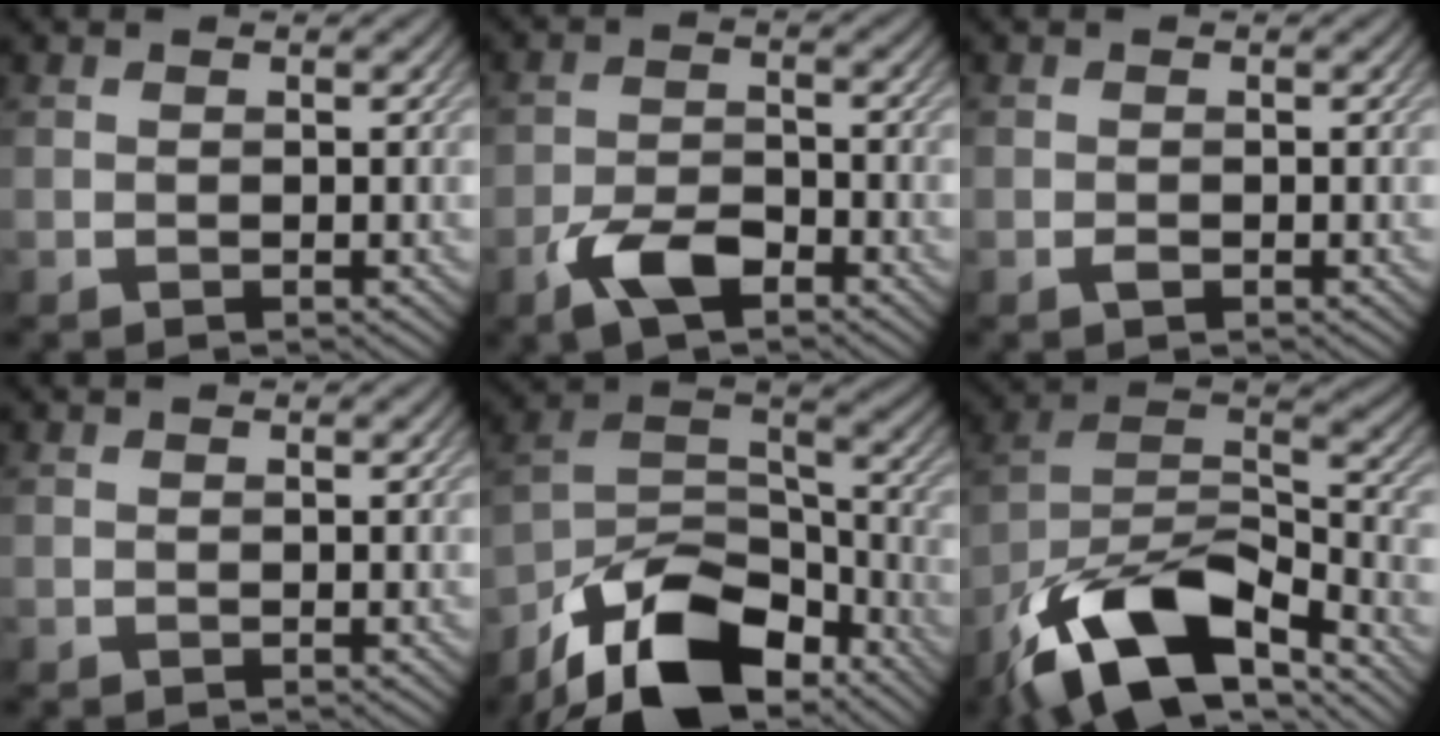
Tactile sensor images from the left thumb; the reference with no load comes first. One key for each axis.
{"total": 5.5, "fx": -3.4, "fy": 2.5, "fz": 3.5, "tx": -0.071, "ty": -0.001, "tz": -0.072}
{"total": 0.7, "fx": -0.4, "fy": 0.4, "fz": 0.4, "tx": -0.008, "ty": -0.001, "tz": -0.007}
{"total": 0.0}
{"total": 15.7, "fx": -11.3, "fy": 6.8, "fz": 8.5, "tx": -0.191, "ty": -0.019, "tz": -0.202}
{"total": 16.4, "fx": -10.8, "fy": 6.9, "fz": 10.3, "tx": -0.213, "ty": -0.019, "tz": -0.198}